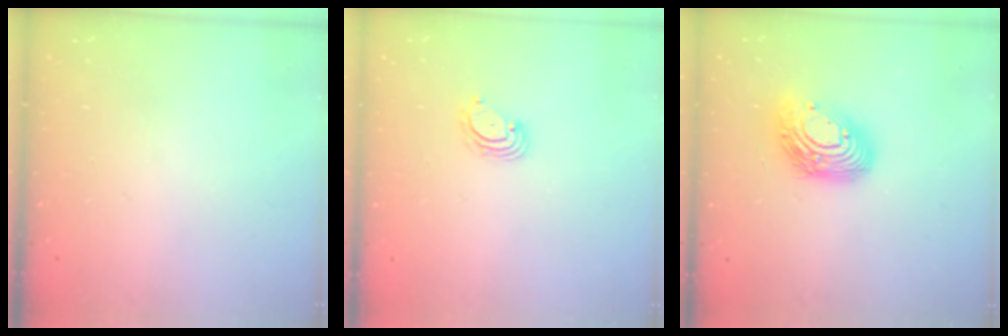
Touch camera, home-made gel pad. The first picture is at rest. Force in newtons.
{"total": 3.5, "press": 3.5, "slide": 0.4}
{"total": 14.9, "press": 14.9, "slide": 1.3}